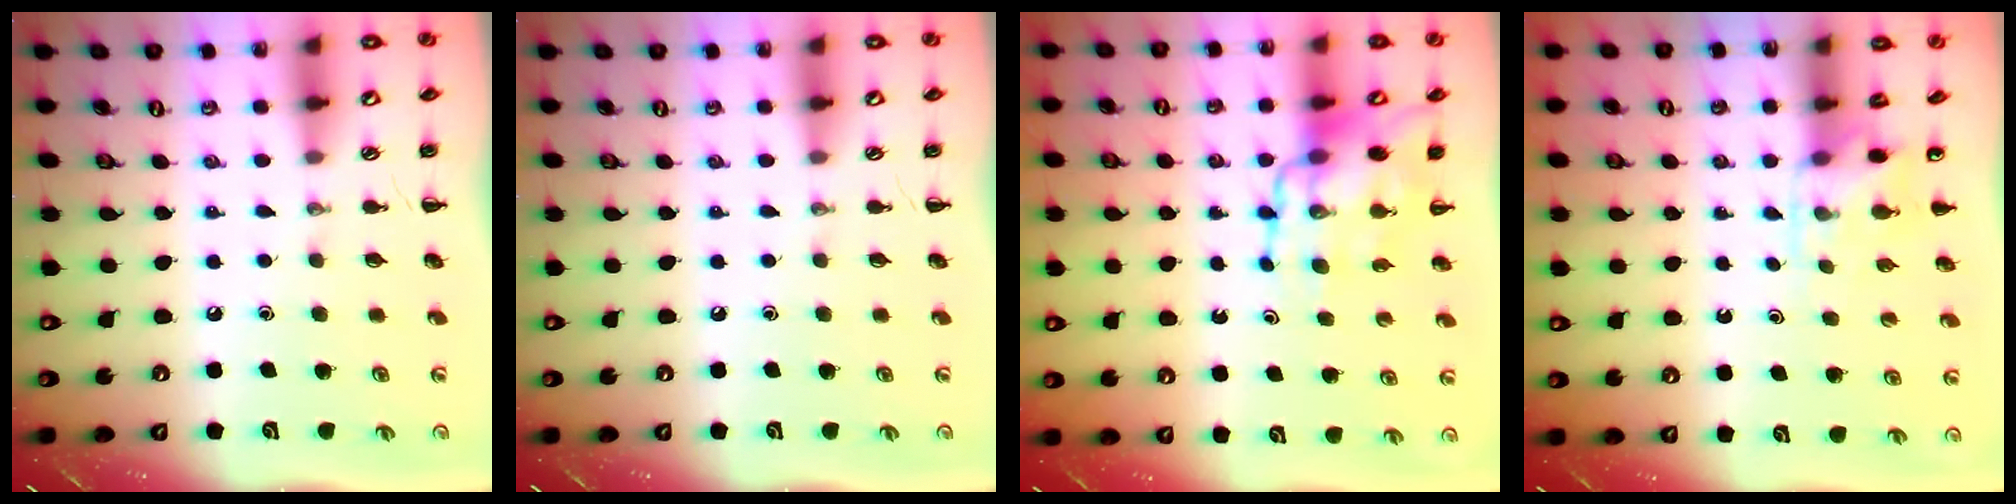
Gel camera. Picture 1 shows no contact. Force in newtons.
{"total": 0.0}
{"total": 12.1, "press": 11.7, "slide": 3.0}
{"total": 3.4, "press": 3.2, "slide": 1.1}